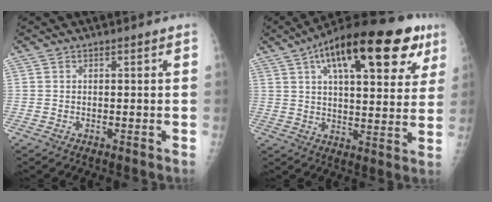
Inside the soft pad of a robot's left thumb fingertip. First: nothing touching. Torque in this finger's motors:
{"motor_torque": [0.40, 1.11, 1.68, -1.08, 0.26]}